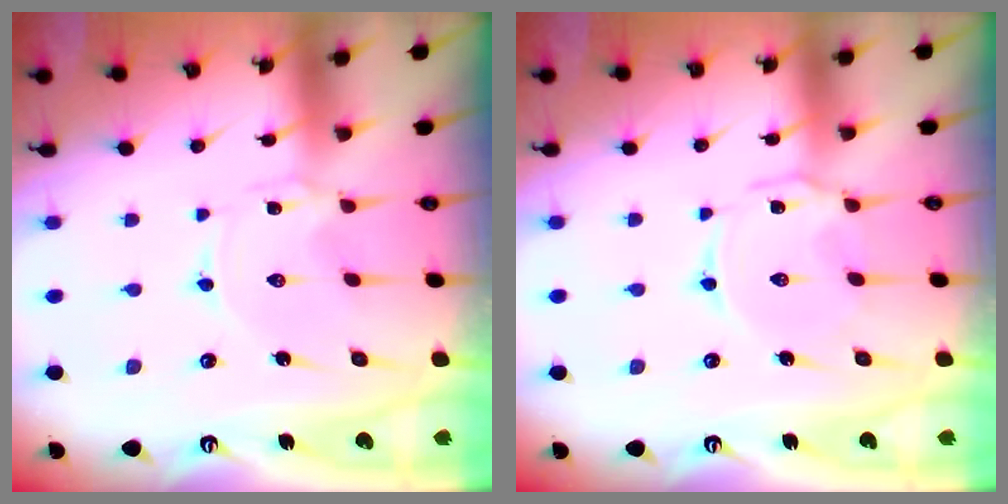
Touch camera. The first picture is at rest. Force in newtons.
{"total": 2.9, "press": 2.9, "slide": 0.4}